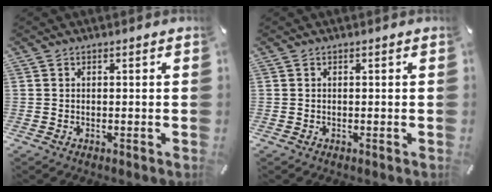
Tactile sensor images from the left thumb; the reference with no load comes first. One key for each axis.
{"total": 0.0}